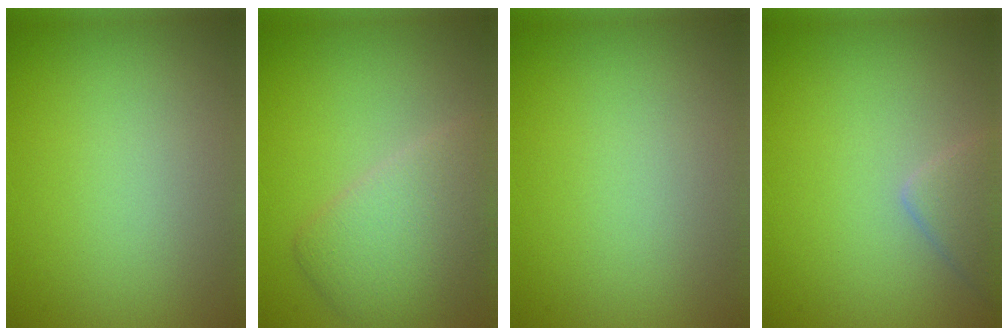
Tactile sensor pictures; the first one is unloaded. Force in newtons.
{"total": 4.9, "press": 4.9, "slide": 0.3}
{"total": 0.0}
{"total": 2.2, "press": 2.2, "slide": 0.1}